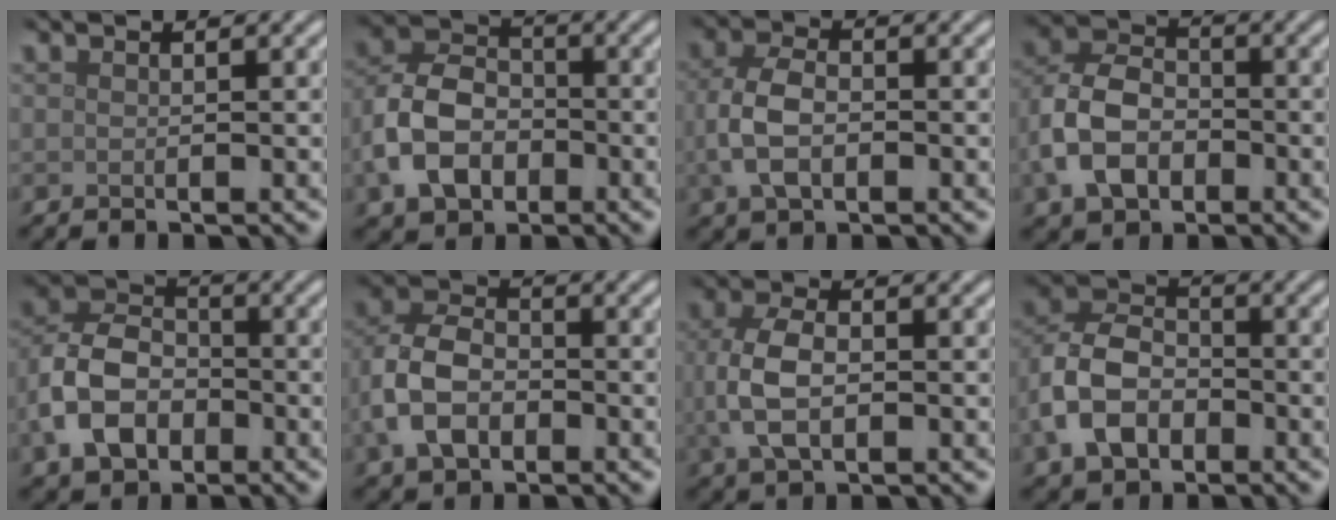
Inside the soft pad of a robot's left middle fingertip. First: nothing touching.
{"total": 6.7, "force": [-2.1, 4.9, 4.0], "torque": [-0.085, 0.003, -0.048]}
{"total": 4.5, "force": [-0.5, 2.9, 3.4], "torque": [-0.079, 0.000, -0.013]}
{"total": 6.6, "force": [-1.9, 4.8, 4.1], "torque": [-0.091, 0.003, -0.045]}
{"total": 6.8, "force": [-2.2, 5.0, 4.1], "torque": [-0.087, 0.004, -0.051]}
{"total": 6.1, "force": [-1.5, 4.4, 3.9], "torque": [-0.094, 0.005, -0.039]}
{"total": 5.0, "force": [-0.2, 3.0, 4.0], "torque": [-0.095, -0.003, -0.003]}
{"total": 6.8, "force": [-2.1, 5.0, 4.1], "torque": [-0.093, 0.003, -0.050]}